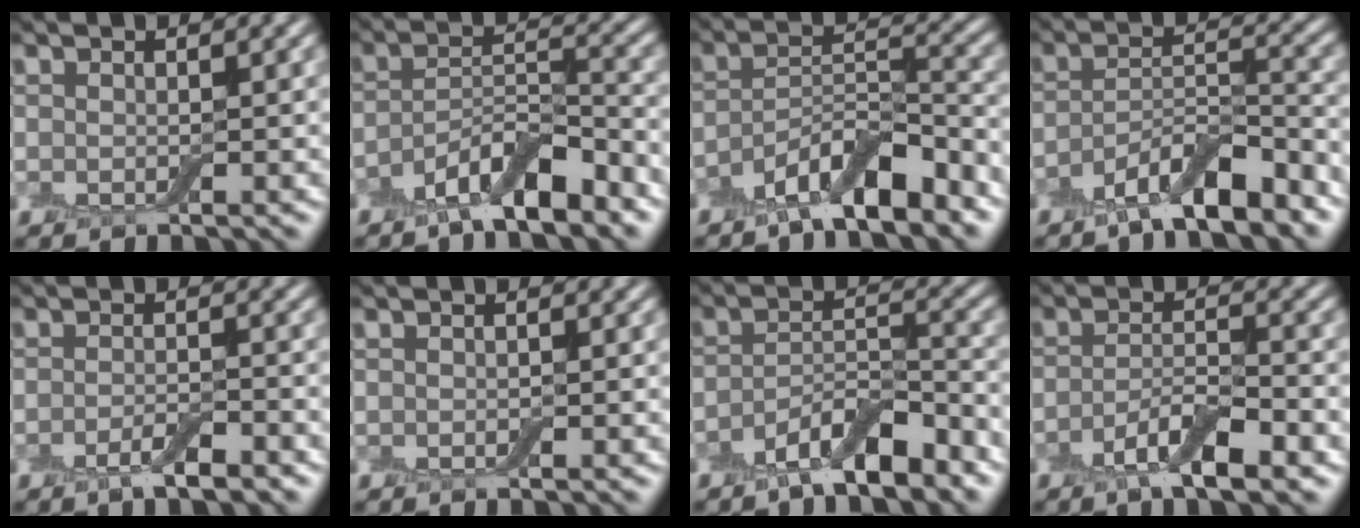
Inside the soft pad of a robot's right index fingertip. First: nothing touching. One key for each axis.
{"total": 5.9, "fx": -4.0, "fy": 1.7, "fz": 4.0, "tx": -0.069, "ty": 0.000, "tz": -0.073}
{"total": 6.7, "fx": -4.5, "fy": 2.0, "fz": 4.5, "tx": -0.076, "ty": 0.005, "tz": -0.081}
{"total": 6.1, "fx": -4.3, "fy": 1.6, "fz": 4.0, "tx": -0.067, "ty": 0.000, "tz": -0.077}
{"total": 2.5, "fx": -1.5, "fy": 0.5, "fz": 1.9, "tx": -0.034, "ty": 0.000, "tz": -0.029}
{"total": 0.0}
{"total": 5.4, "fx": -3.7, "fy": 1.5, "fz": 3.5, "tx": -0.059, "ty": 0.000, "tz": -0.068}
{"total": 4.6, "fx": -2.6, "fy": 1.1, "fz": 3.6, "tx": -0.066, "ty": 0.000, "tz": -0.051}